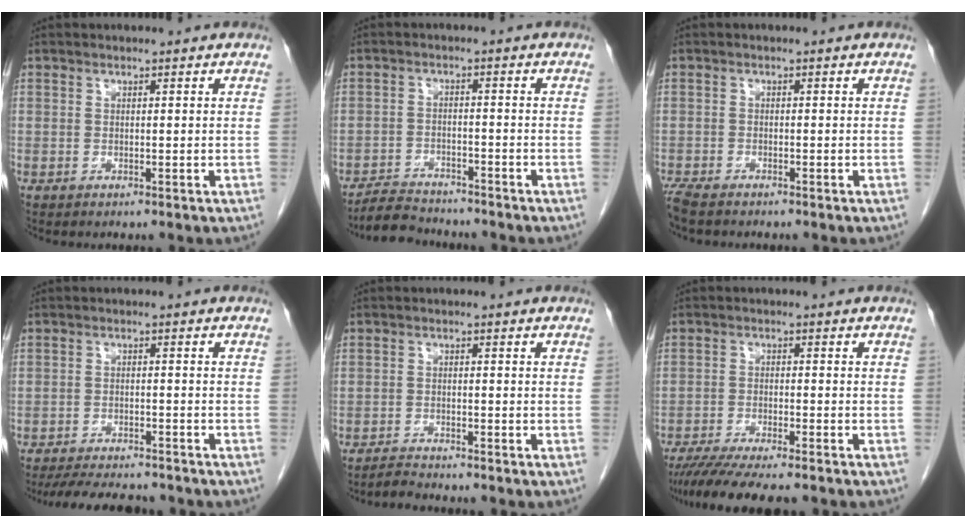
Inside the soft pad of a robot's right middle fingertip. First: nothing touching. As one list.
[{"total": 5.5, "force": [-5.3, 1.1, 0.7], "torque": [-0.014, -0.013, -0.094]}, {"total": 3.5, "force": [-3.0, 0.7, 1.6], "torque": [-0.034, -0.010, -0.053]}, {"total": 10.7, "force": [-9.7, 2.3, 4.0], "torque": [-0.065, -0.006, -0.134]}, {"total": 2.1, "force": [-2.1, -0.3, 0.0], "torque": [-0.004, -0.012, -0.039]}, {"total": 10.3, "force": [-8.7, 0.8, 5.4], "torque": [-0.079, -0.021, -0.136]}]